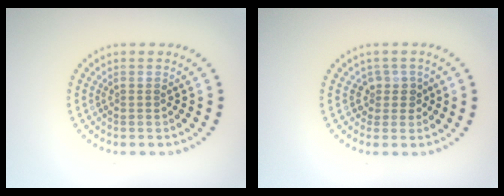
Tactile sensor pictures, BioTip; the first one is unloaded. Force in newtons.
{"total": 1.8, "press": 1.4, "slide": 1.2}